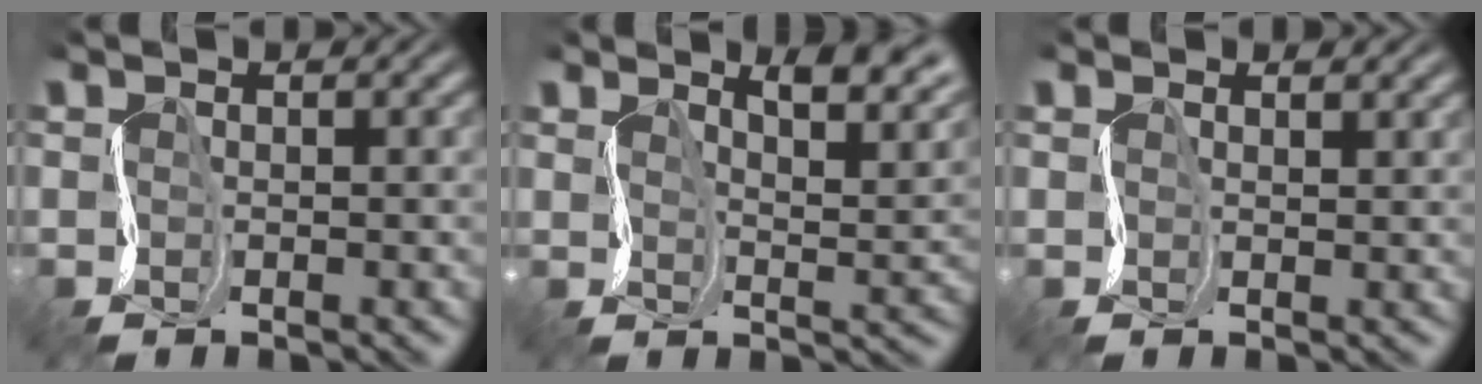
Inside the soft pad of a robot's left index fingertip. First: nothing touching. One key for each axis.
{"total": 5.7, "fx": 4.2, "fy": 2.1, "fz": 3.3, "tx": -0.033, "ty": 0.015, "tz": 0.053}
{"total": 1.3, "fx": 1.1, "fy": 0.5, "fz": -0.4, "tx": 0.015, "ty": 0.007, "tz": 0.016}